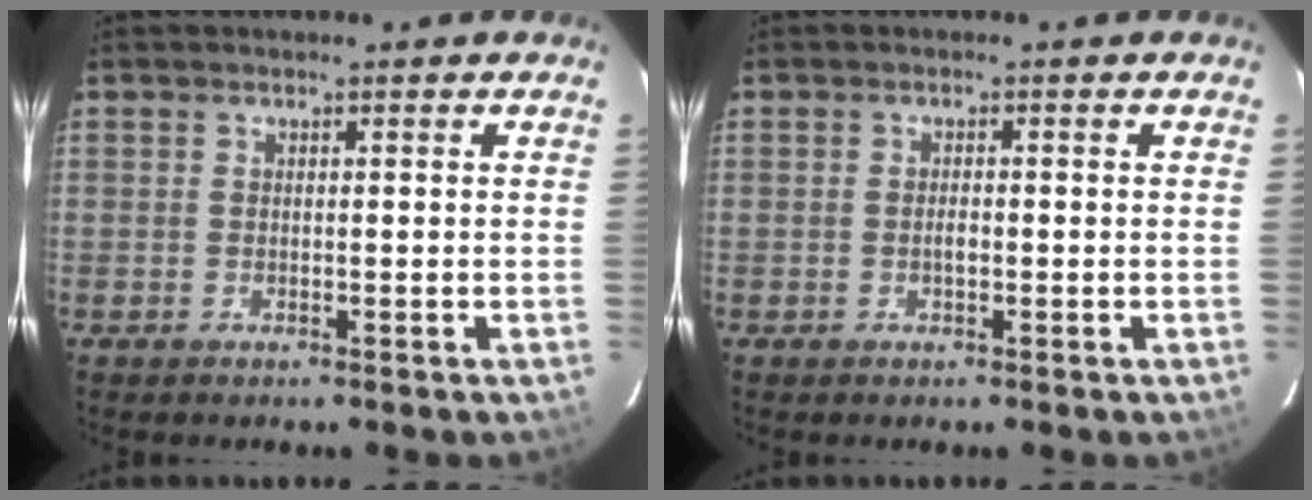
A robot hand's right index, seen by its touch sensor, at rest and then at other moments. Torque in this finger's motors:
{"motor_torque": [0.34, -0.10, 0.11, 0.03]}